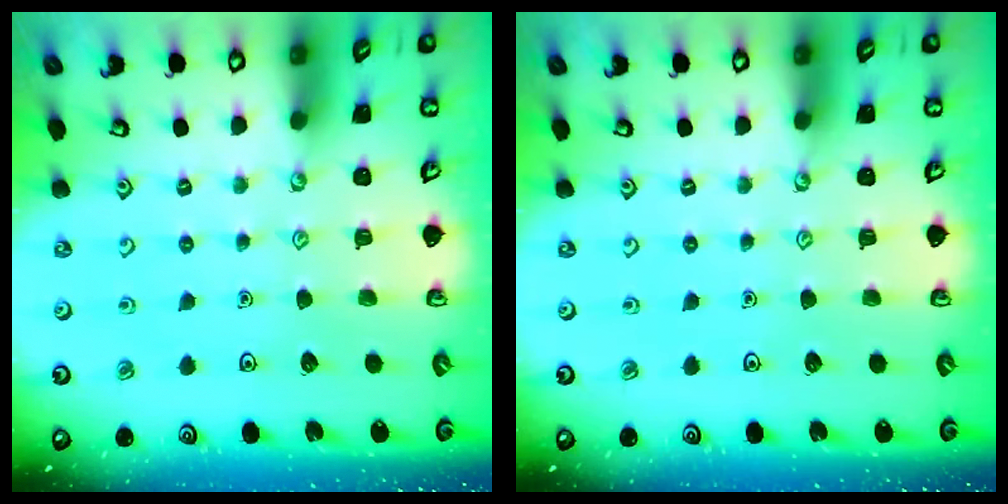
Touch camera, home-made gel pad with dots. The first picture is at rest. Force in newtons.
{"total": 0.0}